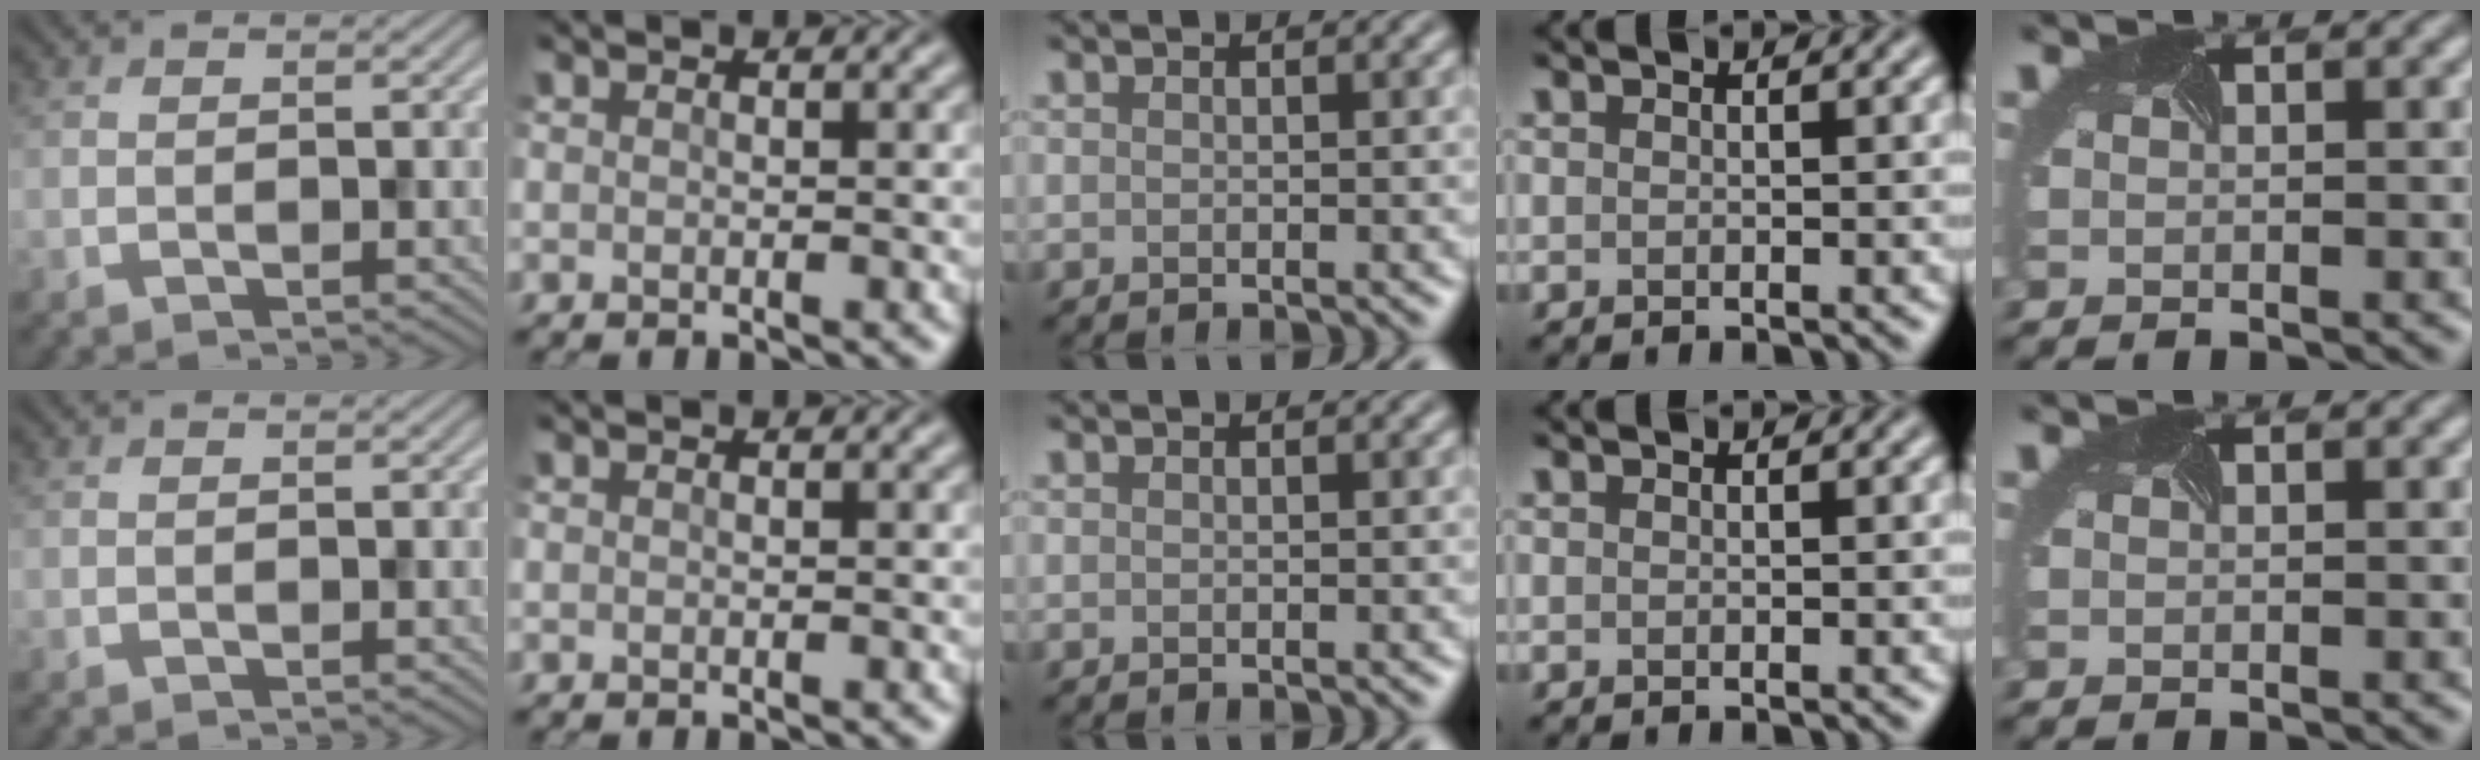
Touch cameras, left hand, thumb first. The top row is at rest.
{}